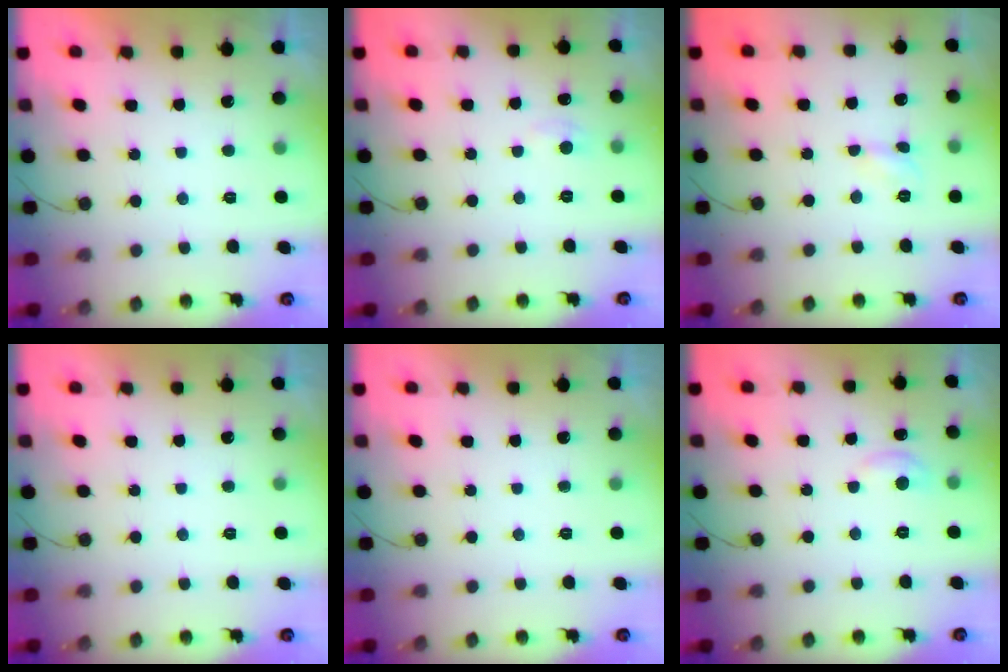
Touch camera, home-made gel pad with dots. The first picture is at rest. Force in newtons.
{"total": 2.5, "press": 2.4, "slide": 0.4}
{"total": 2.9, "press": 2.9, "slide": 0.4}
{"total": 0.0}
{"total": 0.0}
{"total": 5.6, "press": 5.6, "slide": 0.8}